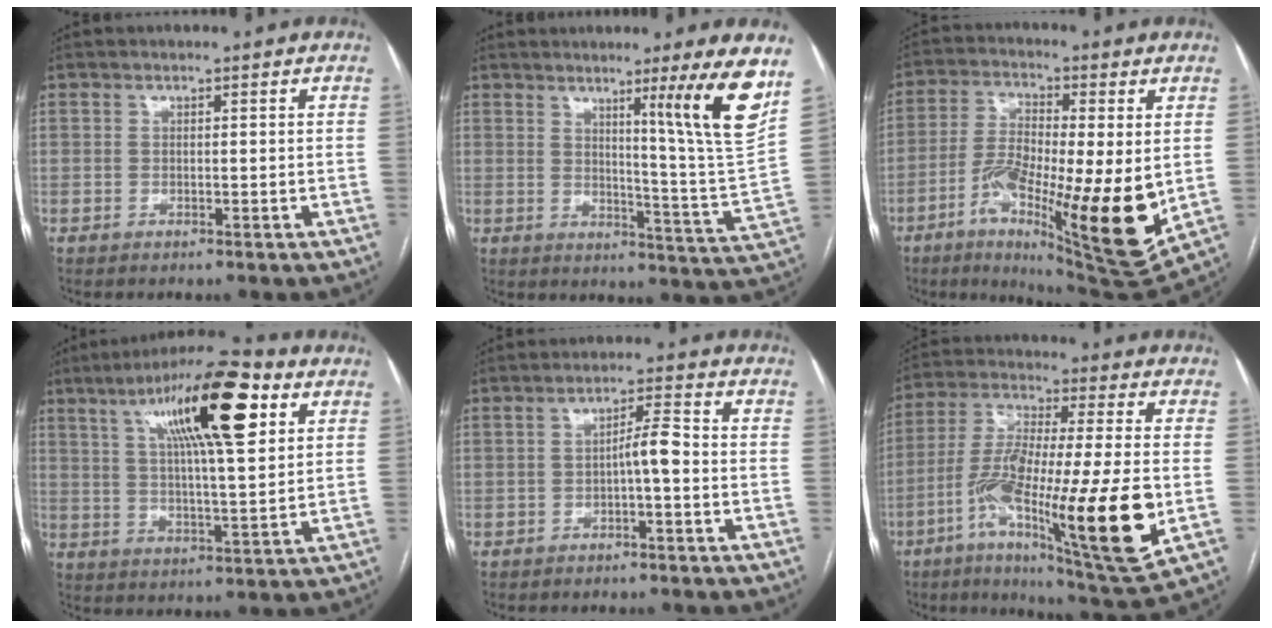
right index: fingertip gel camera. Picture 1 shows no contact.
{"total": 13.8, "force": [8.1, -3.4, 10.7], "torque": [-0.135, -0.050, 0.107]}
{"total": 19.5, "force": [-4.0, 3.9, 18.7], "torque": [-0.295, -0.024, -0.055]}
{"total": 17.5, "force": [7.7, 2.9, 15.4], "torque": [-0.253, 0.027, 0.121]}
{"total": 3.7, "force": [-0.8, 0.5, 3.6], "torque": [-0.054, 0.011, -0.013]}
{"total": 23.6, "force": [-6.3, 2.3, 22.6], "torque": [-0.387, -0.036, -0.103]}